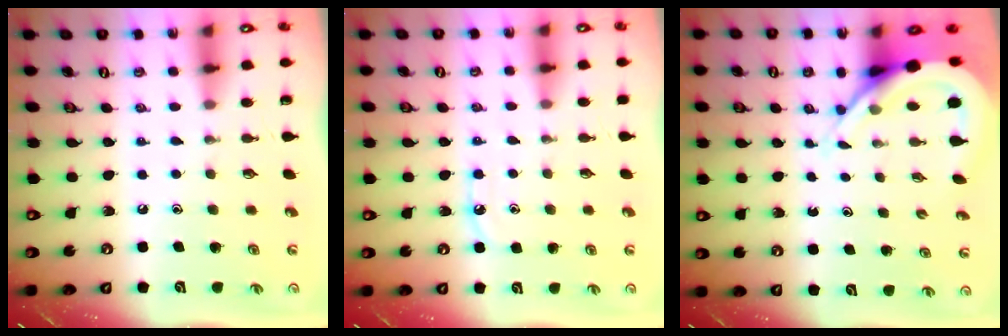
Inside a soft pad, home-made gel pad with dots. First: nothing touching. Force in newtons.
{"total": 5.5, "press": 5.4, "slide": 0.7}
{"total": 7.8, "press": 7.7, "slide": 0.9}